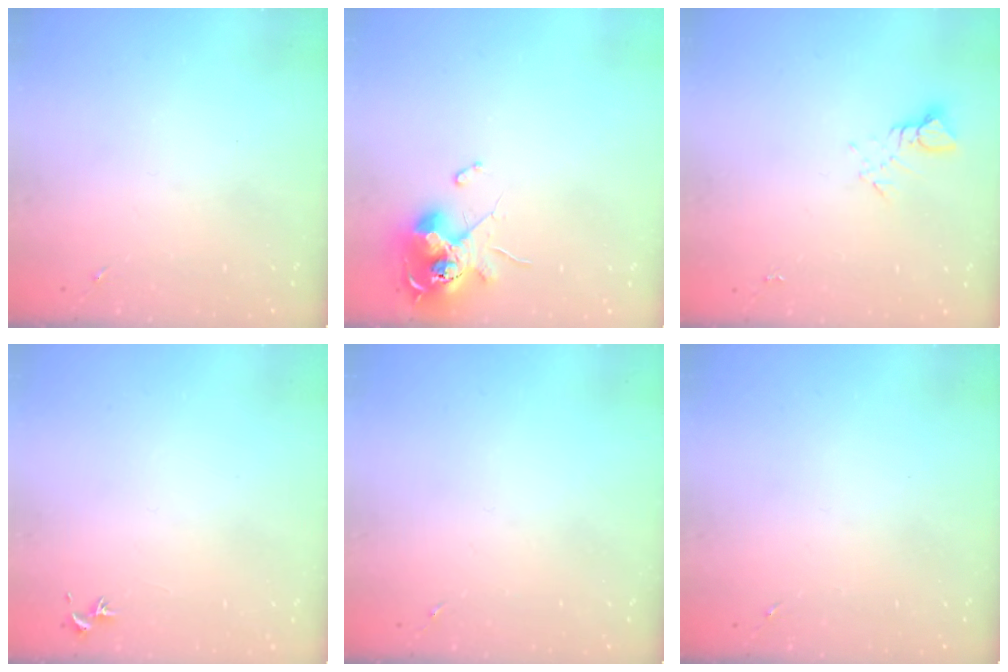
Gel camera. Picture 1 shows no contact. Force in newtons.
{"total": 12.4, "press": 12.3, "slide": 1.1}
{"total": 3.8, "press": 3.8, "slide": 0.4}
{"total": 0.8, "press": 0.7, "slide": 0.3}
{"total": 0.0}
{"total": 0.0}